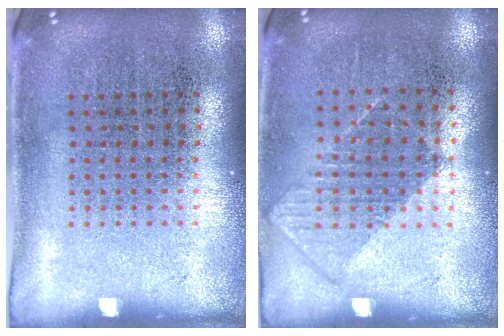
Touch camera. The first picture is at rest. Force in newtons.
{"total": 0.8, "press": 0.7, "slide": 0.4}